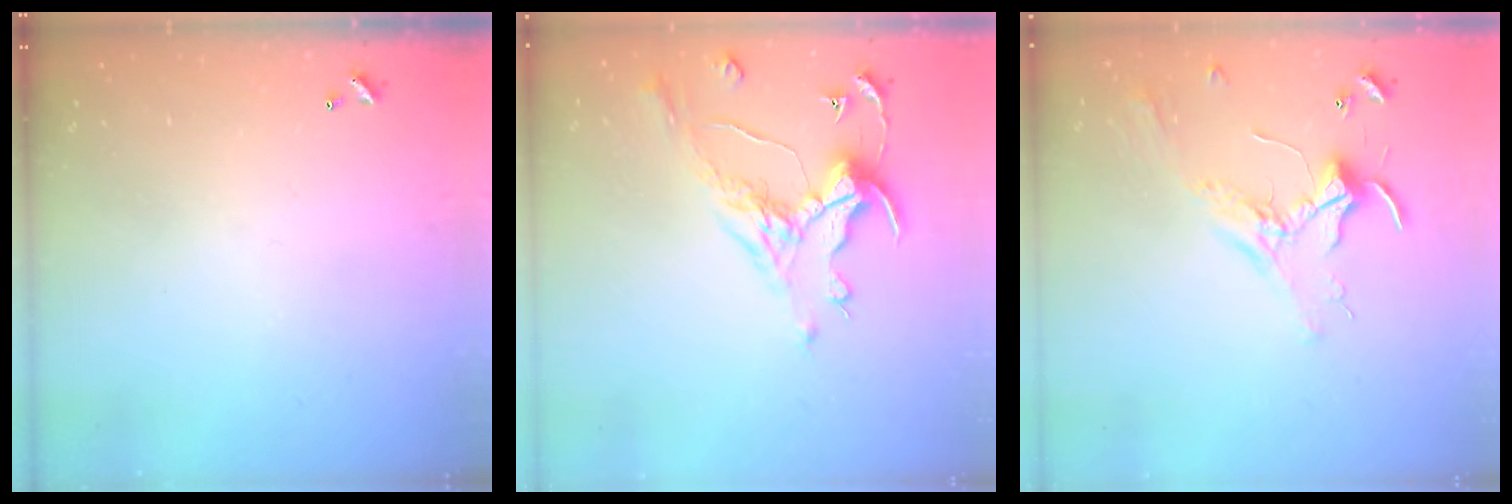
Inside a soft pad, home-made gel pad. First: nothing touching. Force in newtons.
{"total": 1.0, "press": 0.2, "slide": 1.0}
{"total": 2.5, "press": 2.5, "slide": 0.5}